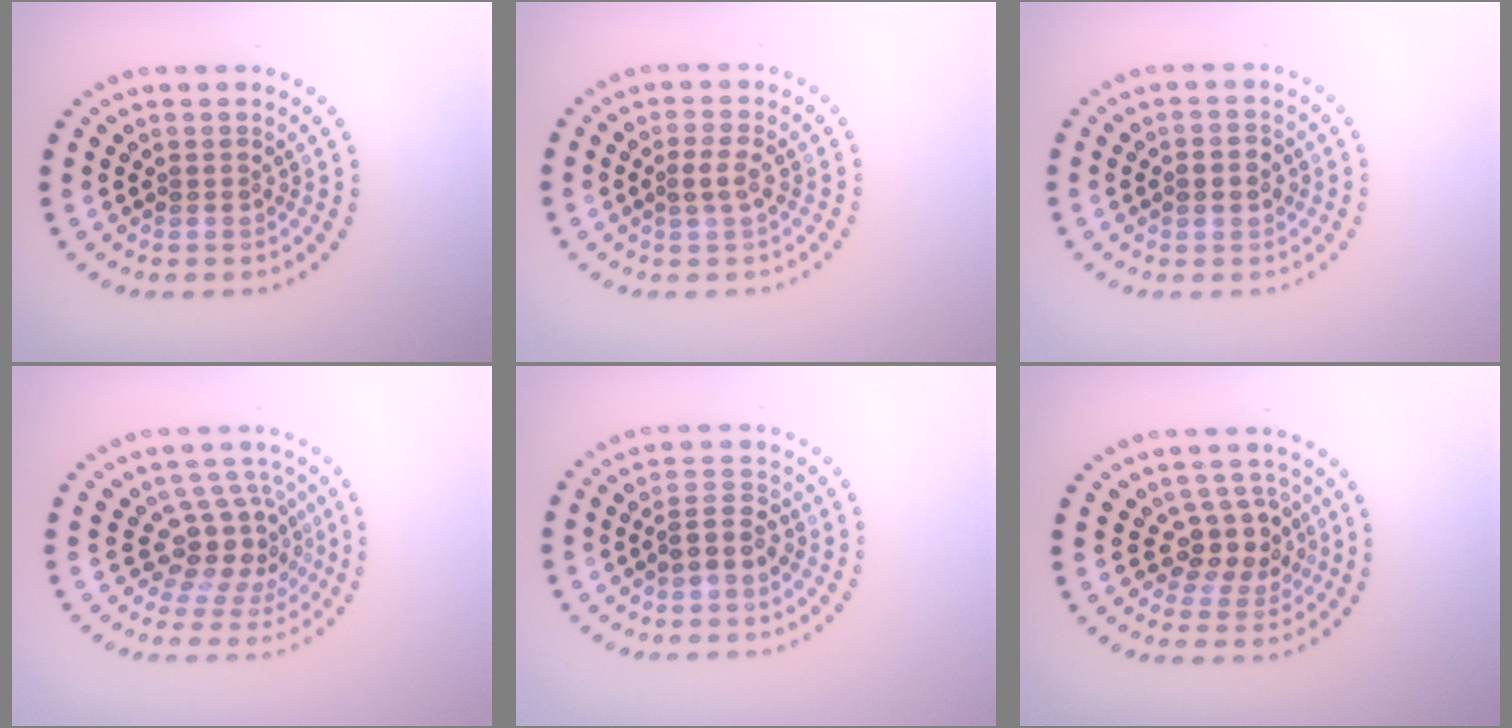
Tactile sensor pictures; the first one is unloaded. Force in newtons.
{"total": 1.8, "press": 1.7, "slide": 0.5}
{"total": 2.4, "press": 2.4, "slide": 0.2}
{"total": 4.3, "press": 3.2, "slide": 2.9}
{"total": 2.7, "press": 2.5, "slide": 0.8}
{"total": 3.7, "press": 3.4, "slide": 1.5}